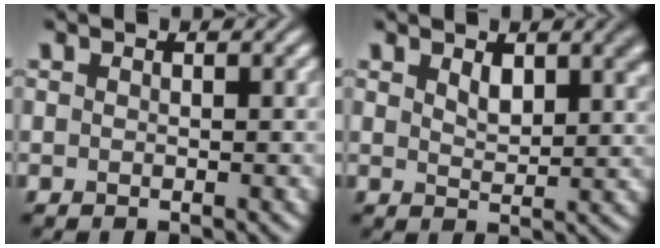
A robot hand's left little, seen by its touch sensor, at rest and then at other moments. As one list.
[{"total": 3.1, "force": [1.7, 1.4, 2.2], "torque": [-0.035, -0.001, 0.032]}]